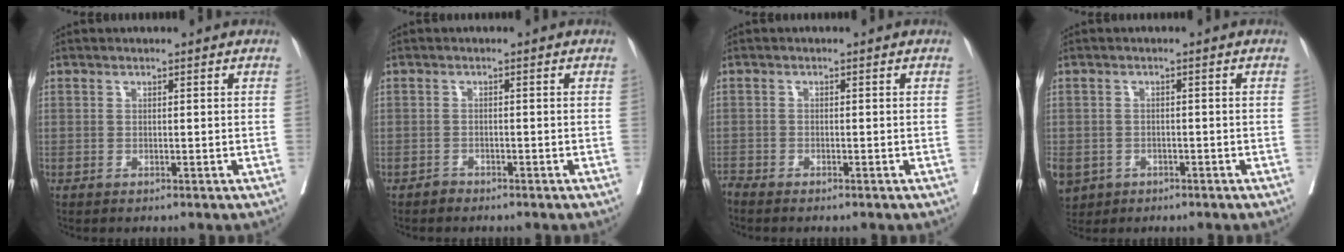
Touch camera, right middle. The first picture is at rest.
{"total": 0.7, "force": [-0.7, 0.3, -0.1], "torque": [0.001, 0.001, -0.014]}
{"total": 1.8, "force": [-1.7, 0.2, 0.5], "torque": [-0.009, -0.003, -0.027]}
{"total": 8.8, "force": [-4.0, 7.3, 3.1], "torque": [-0.092, -0.001, -0.054]}